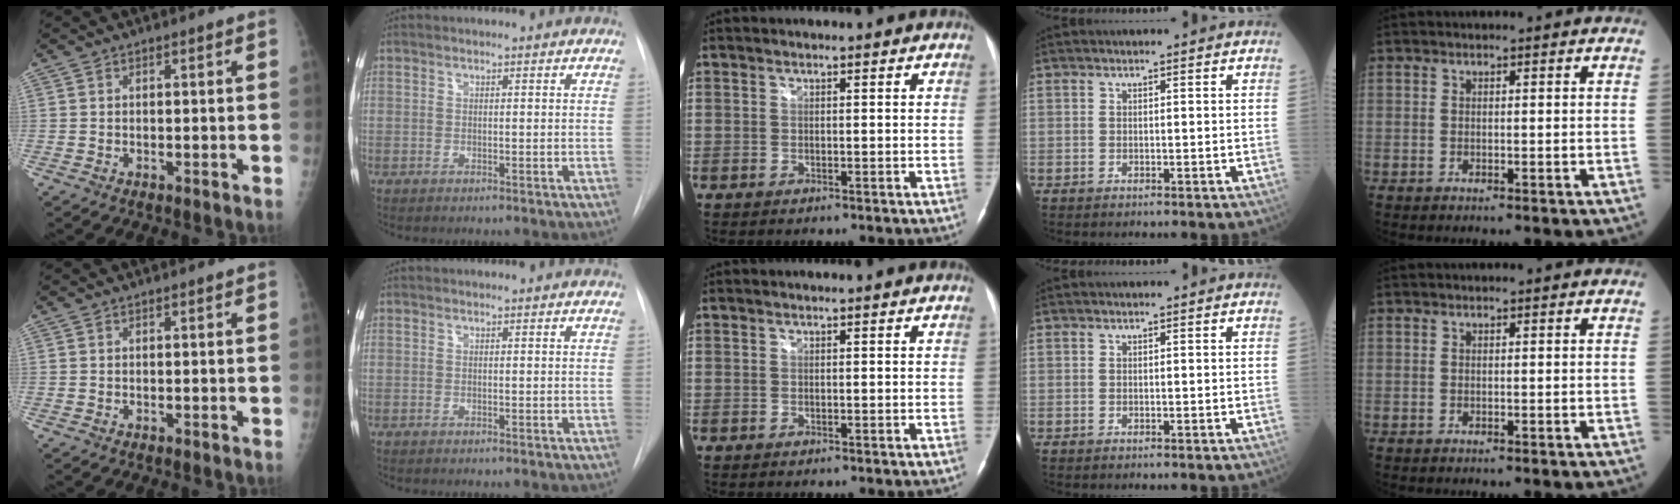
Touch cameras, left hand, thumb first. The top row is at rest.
{}